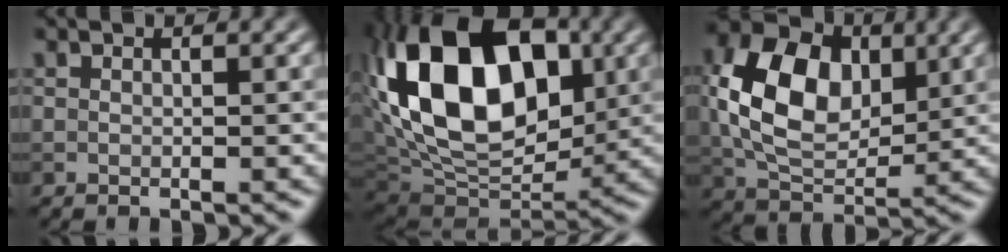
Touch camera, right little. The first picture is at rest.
{"total": 17.3, "force": [4.4, 10.8, 12.8], "torque": [-0.238, 0.033, 0.065]}
{"total": 10.1, "force": [1.5, 6.7, 7.5], "torque": [-0.152, 0.007, 0.022]}